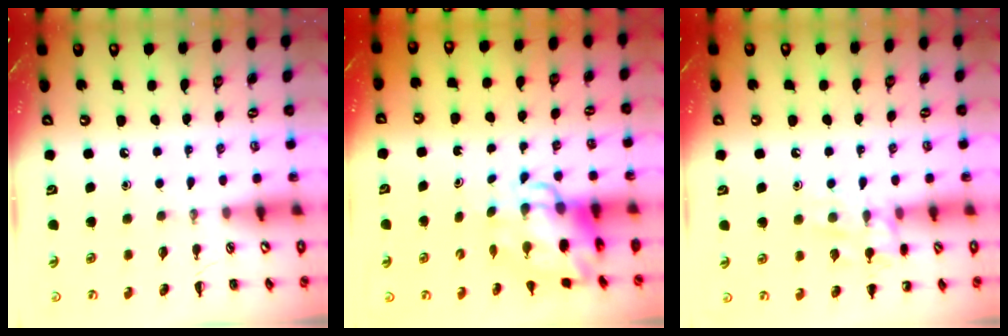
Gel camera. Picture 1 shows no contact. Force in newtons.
{"total": 7.6, "press": 7.2, "slide": 2.2}
{"total": 10.9, "press": 10.9, "slide": 0.8}